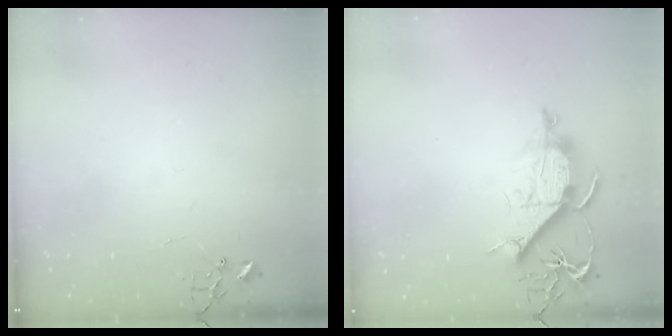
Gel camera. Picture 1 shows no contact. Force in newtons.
{"total": 10.4, "press": 10.3, "slide": 0.8}